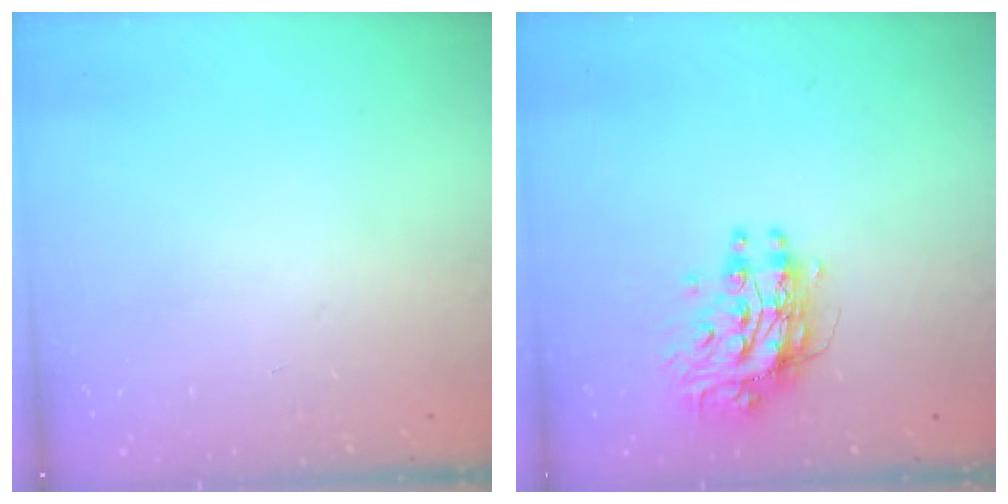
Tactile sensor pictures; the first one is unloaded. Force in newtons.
{"total": 9.7, "press": 9.6, "slide": 0.9}